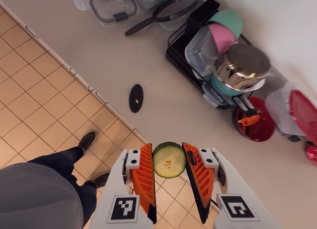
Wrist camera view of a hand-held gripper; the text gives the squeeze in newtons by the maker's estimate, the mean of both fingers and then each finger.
{"total": 8.6, "left": 8.3, "right": 8.9}